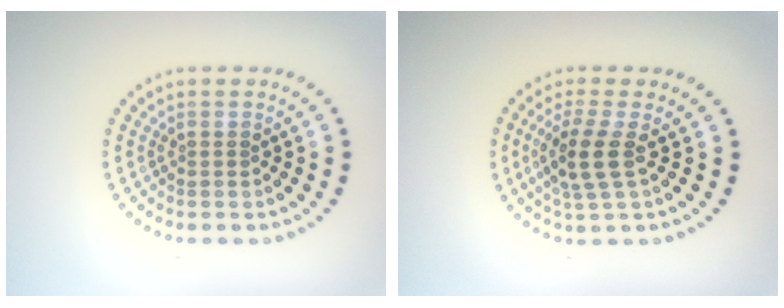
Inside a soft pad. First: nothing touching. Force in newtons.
{"total": 3.2, "press": 2.7, "slide": 1.7}